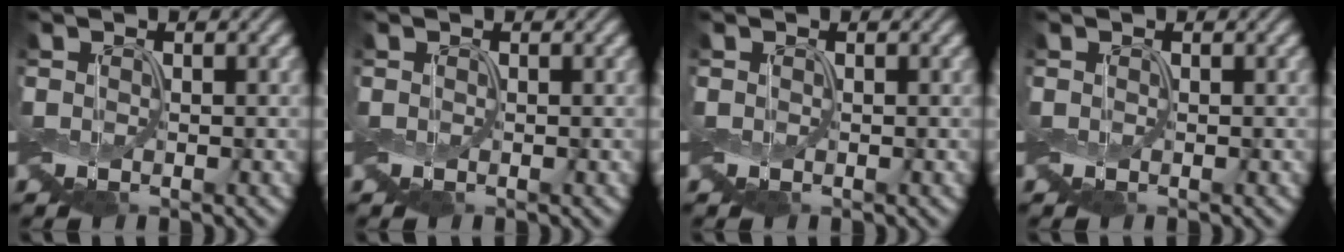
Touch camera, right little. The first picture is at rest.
{"total": 0.0}
{"total": 0.0}
{"total": 0.0}